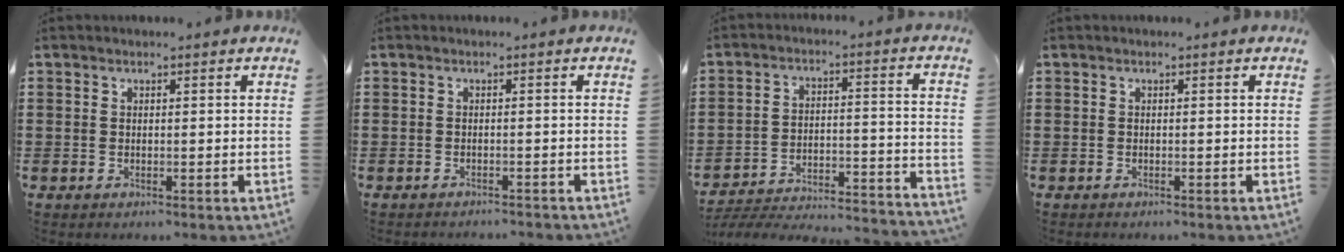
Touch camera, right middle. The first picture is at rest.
{"total": 0.8, "force": [-0.8, -0.1, 0.1], "torque": [-0.004, 0.000, -0.018]}
{"total": 4.0, "force": [-3.8, 0.4, 1.4], "torque": [-0.042, -0.016, -0.087]}
{"total": 0.0}